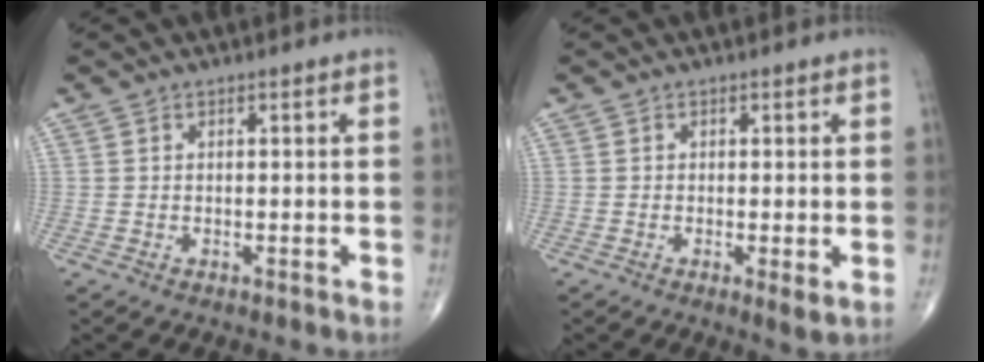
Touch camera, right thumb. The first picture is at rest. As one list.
[{"total": 1.9, "force": [-0.3, 0.4, 1.9], "torque": [-0.034, -0.010, -0.010]}]